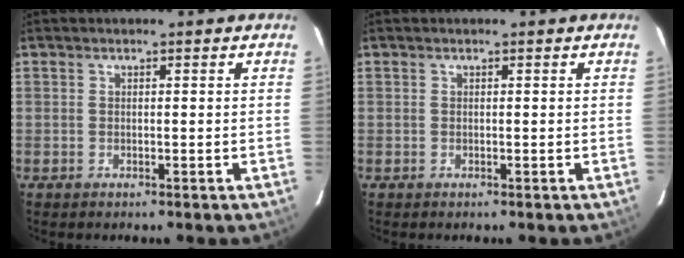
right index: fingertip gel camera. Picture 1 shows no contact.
{"total": 0.0}